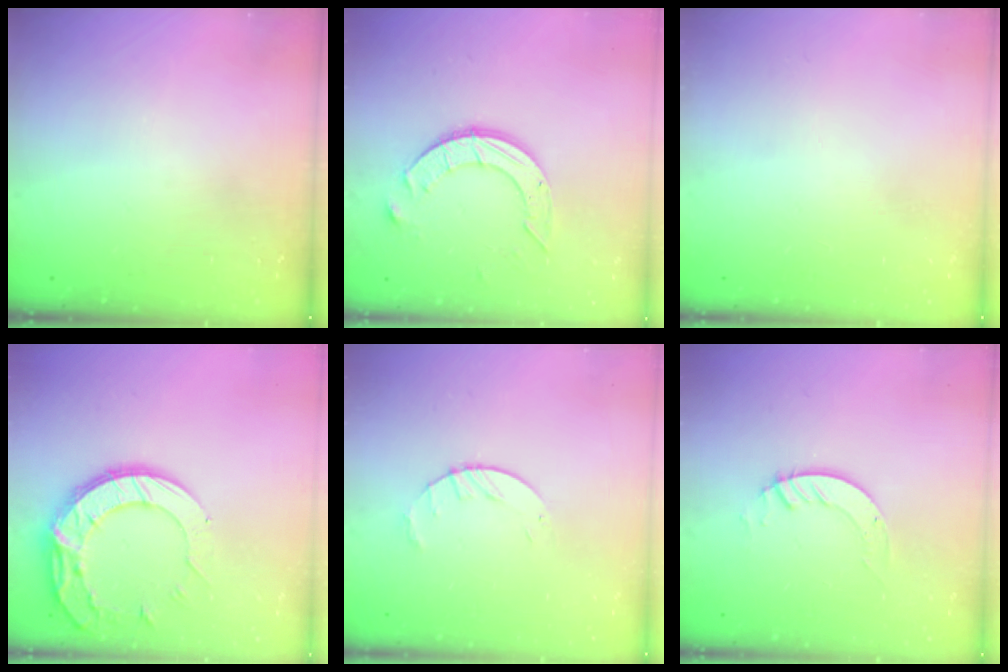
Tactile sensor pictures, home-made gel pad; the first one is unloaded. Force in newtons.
{"total": 9.8, "press": 9.8, "slide": 0.9}
{"total": 0.0}
{"total": 15.1, "press": 15.0, "slide": 1.3}
{"total": 3.5, "press": 3.5, "slide": 0.4}
{"total": 3.6, "press": 3.6, "slide": 0.1}